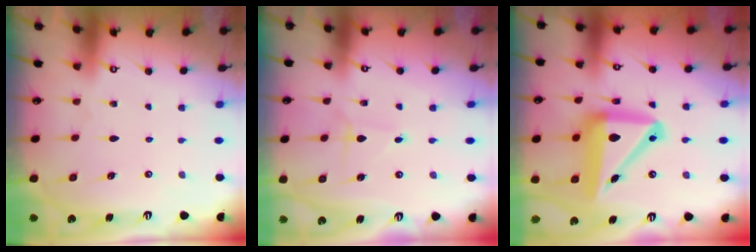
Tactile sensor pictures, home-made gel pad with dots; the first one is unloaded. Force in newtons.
{"total": 1.8, "press": 1.7, "slide": 0.2}
{"total": 18.7, "press": 18.5, "slide": 2.9}